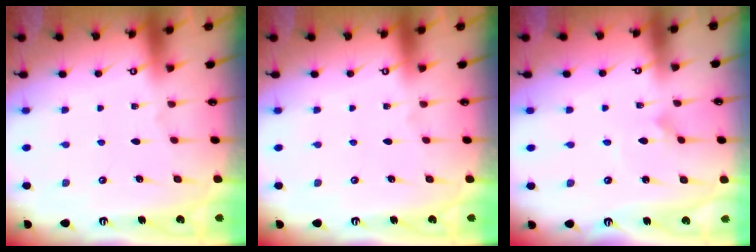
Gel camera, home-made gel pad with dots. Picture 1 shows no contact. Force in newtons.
{"total": 0.0}
{"total": 2.5, "press": 2.5, "slide": 0.1}